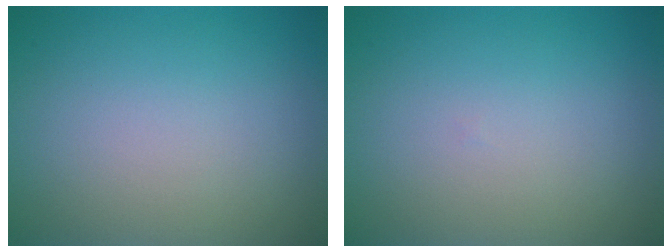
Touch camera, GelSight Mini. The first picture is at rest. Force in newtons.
{"total": 0.0}